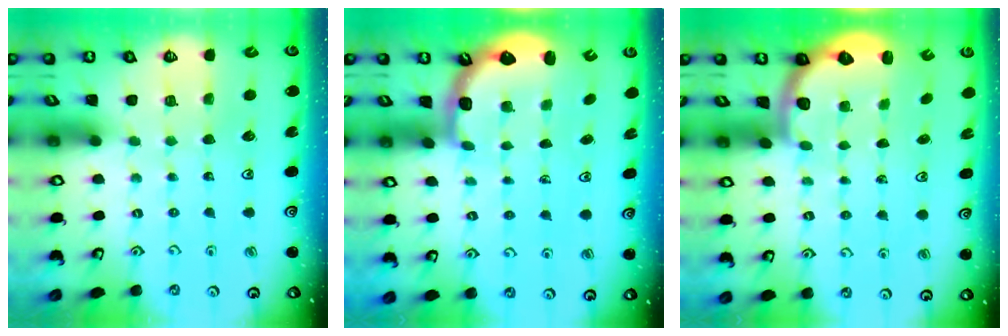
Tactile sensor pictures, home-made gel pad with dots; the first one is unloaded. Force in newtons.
{"total": 2.8, "press": 2.2, "slide": 1.8}
{"total": 2.6, "press": 1.9, "slide": 1.7}